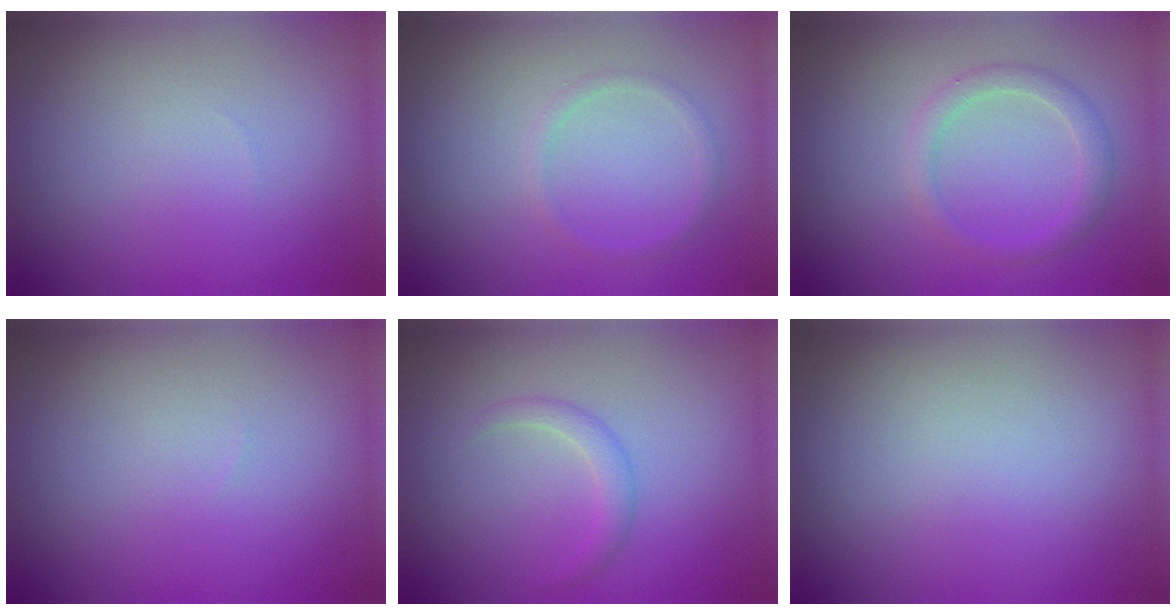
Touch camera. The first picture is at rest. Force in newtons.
{"total": 1.0, "press": 1.0, "slide": 0.0}
{"total": 2.1, "press": 2.1, "slide": 0.2}
{"total": 0.0}
{"total": 1.4, "press": 1.4, "slide": 0.1}
{"total": 0.0}